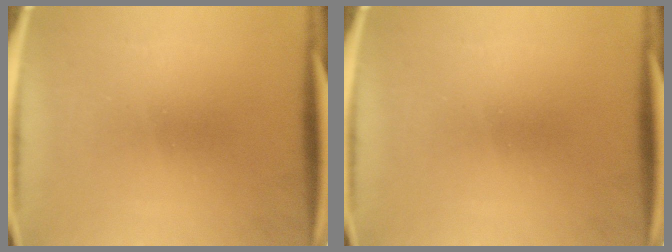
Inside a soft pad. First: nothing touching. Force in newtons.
{"total": 0.0}